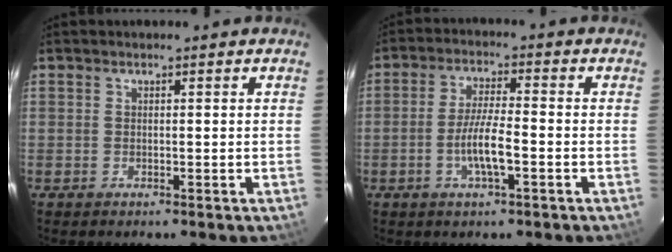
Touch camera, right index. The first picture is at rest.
{"total": 6.7, "force": [-2.3, 1.0, 6.3], "torque": [-0.123, -0.002, -0.044]}